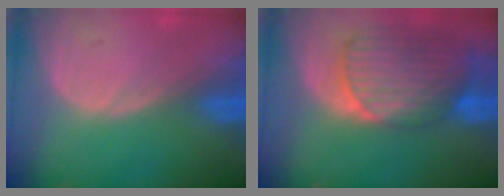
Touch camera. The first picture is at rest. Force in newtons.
{"total": 9.7, "press": 8.5, "slide": 4.7}